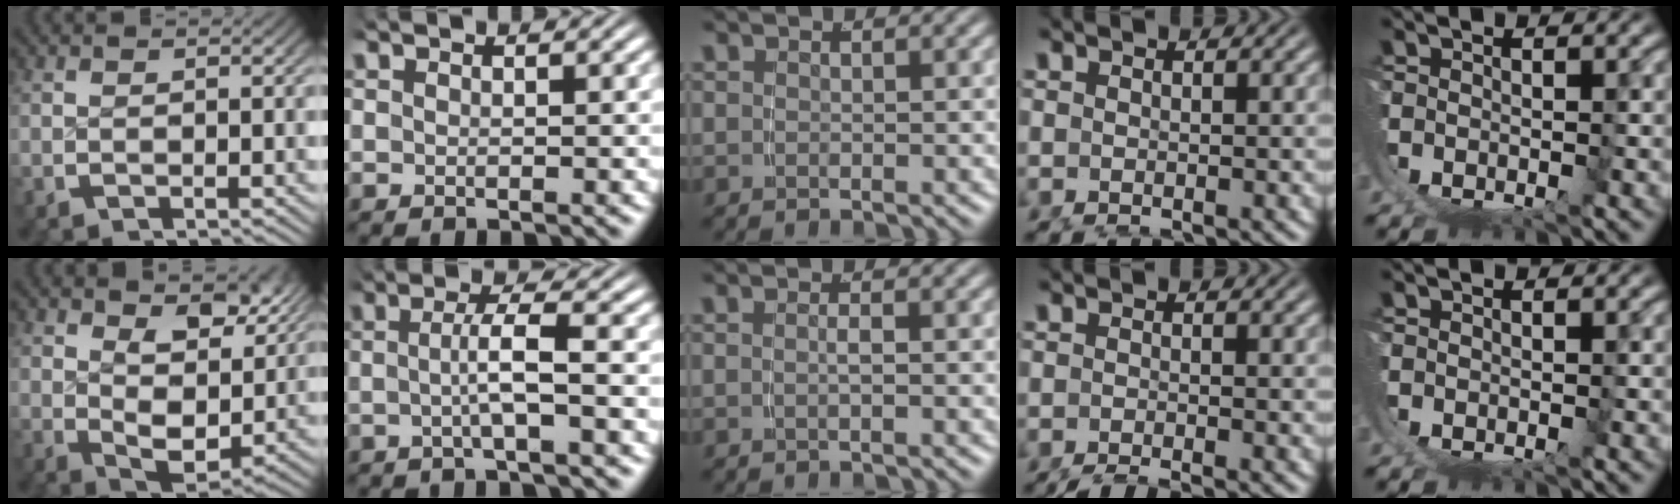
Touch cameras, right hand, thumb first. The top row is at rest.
{"thumb": {"total": 6.4, "force": [1.9, 3.7, 4.8], "torque": [-0.083, -0.028, 0.041]}, "index": {"total": 3.0, "force": [-0.6, -0.2, 2.9], "torque": [-0.053, 0.005, -0.012]}, "middle": {"total": 0.9, "force": [-0.5, -0.4, 0.6], "torque": [-0.014, -0.003, -0.005]}, "ring": {"total": 4.8, "force": [-4.3, 0.8, 2.0], "torque": [-0.020, -0.014, -0.059]}}